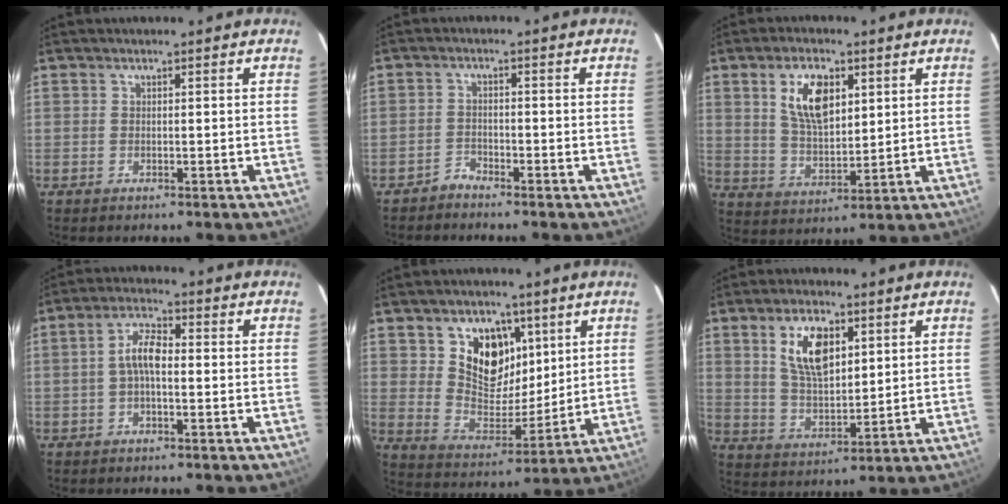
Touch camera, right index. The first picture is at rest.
{"total": 2.0, "force": [-1.9, 0.5, -0.3], "torque": [0.005, 0.004, -0.040]}
{"total": 10.2, "force": [4.0, 5.1, 7.9], "torque": [-0.145, 0.007, 0.081]}
{"total": 4.8, "force": [-0.6, 1.9, 4.3], "torque": [-0.089, 0.016, -0.013]}
{"total": 12.2, "force": [5.4, 8.7, 6.5], "torque": [-0.117, -0.006, 0.106]}
{"total": 10.4, "force": [4.3, 5.1, 7.9], "torque": [-0.146, 0.006, 0.089]}